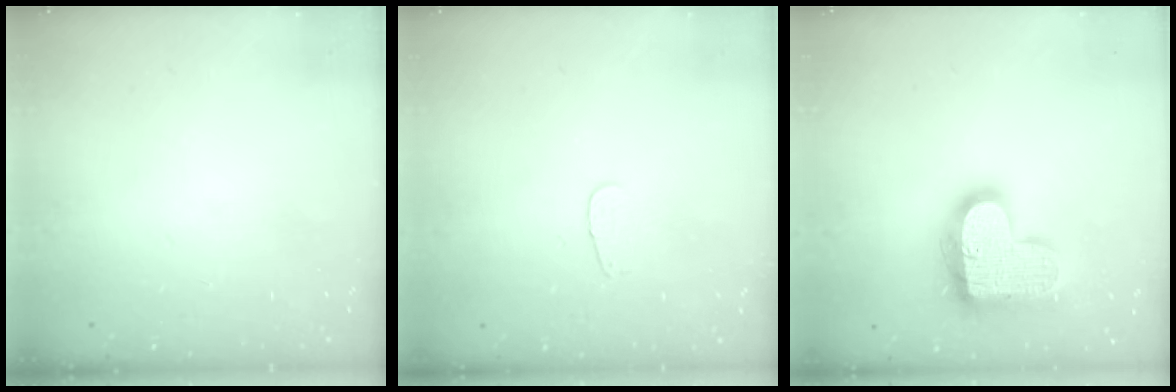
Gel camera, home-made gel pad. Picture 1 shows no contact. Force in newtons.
{"total": 3.4, "press": 3.4, "slide": 0.4}
{"total": 18.9, "press": 18.9, "slide": 1.1}